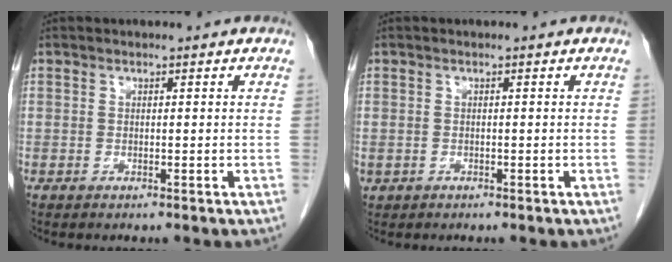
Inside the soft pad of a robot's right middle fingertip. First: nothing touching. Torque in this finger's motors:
{"motor_torque": [0.94, -0.75, 0.79, 0.16]}